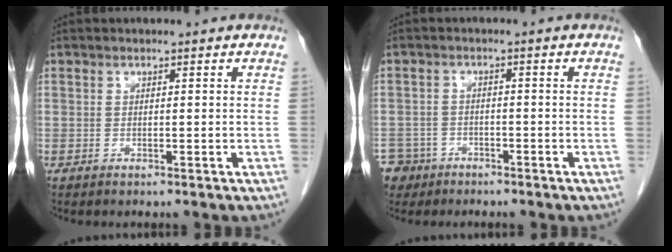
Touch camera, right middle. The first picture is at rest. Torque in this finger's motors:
{"motor_torque": [1.20, -0.94, 0.52, 0.01]}